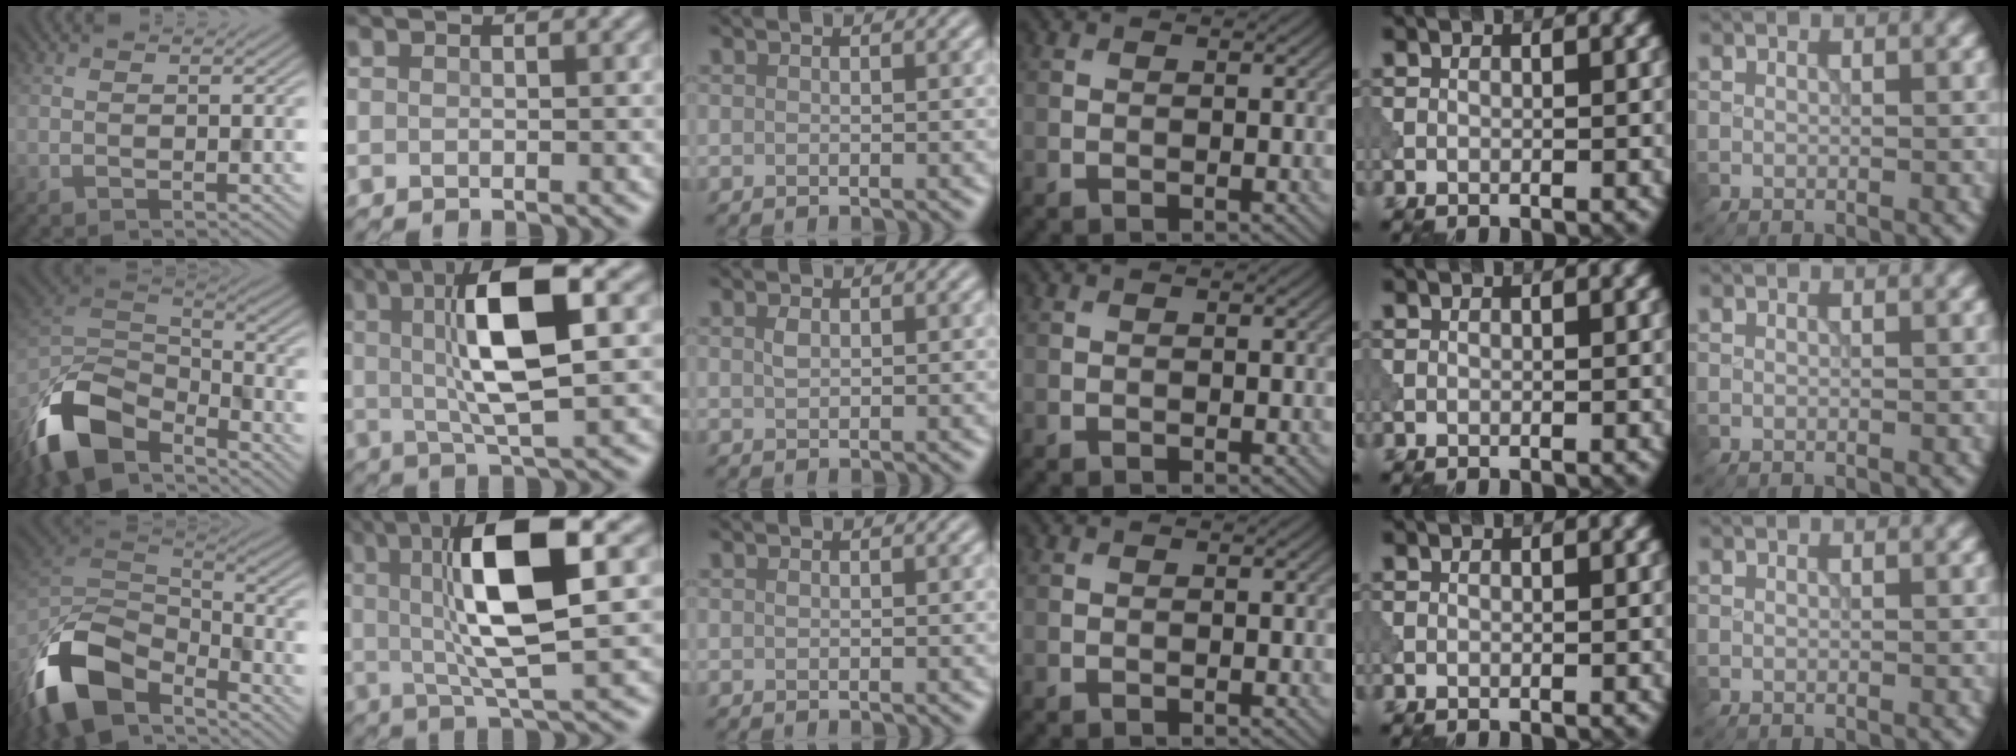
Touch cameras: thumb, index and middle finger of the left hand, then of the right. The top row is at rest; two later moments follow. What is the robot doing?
{"motion": "shake", "object": "bell"}